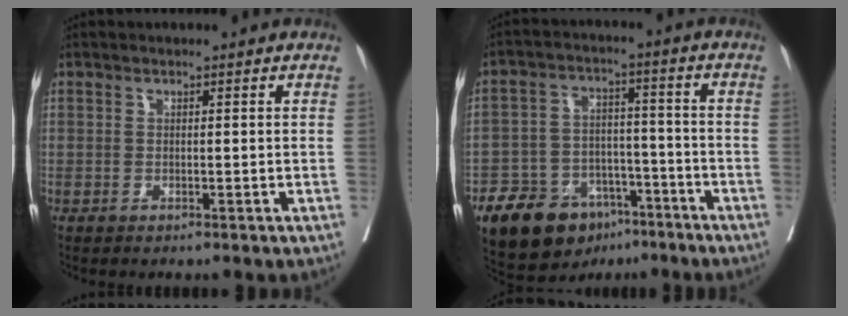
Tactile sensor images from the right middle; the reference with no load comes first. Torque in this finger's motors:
{"motor_torque": [1.08, -1.06, 0.17, 0.04]}